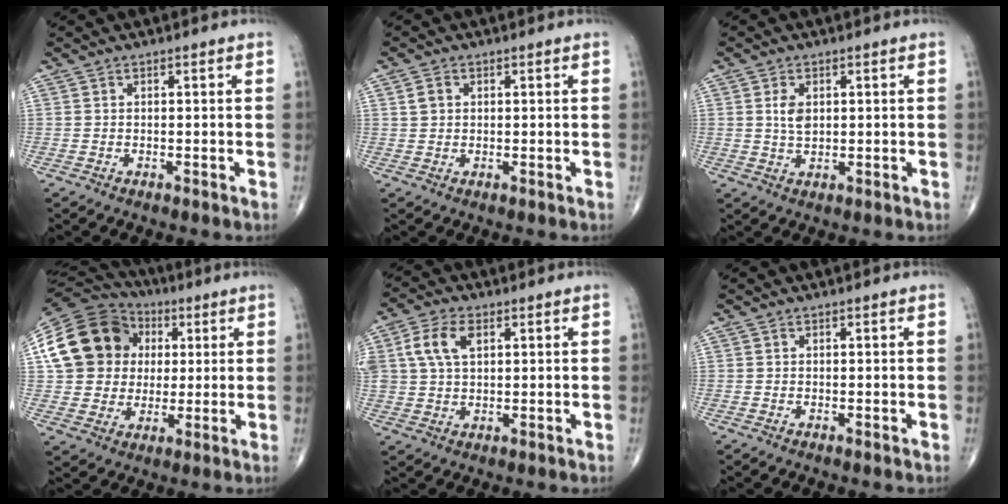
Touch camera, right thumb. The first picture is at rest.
{"total": 2.2, "force": [0.7, 1.8, 1.1], "torque": [-0.018, 0.002, 0.014]}
{"total": 3.7, "force": [0.9, 2.3, 2.7], "torque": [-0.044, -0.004, 0.019]}
{"total": 19.3, "force": [4.0, 16.5, 9.1], "torque": [-0.157, 0.031, 0.078]}
{"total": 8.0, "force": [2.6, 4.7, 5.9], "torque": [-0.120, 0.006, 0.050]}
{"total": 0.0}